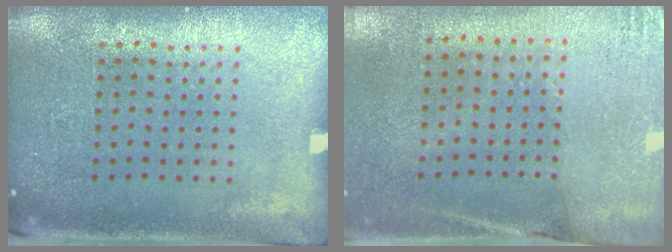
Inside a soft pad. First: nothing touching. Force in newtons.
{"total": 2.7, "press": 2.4, "slide": 1.3}